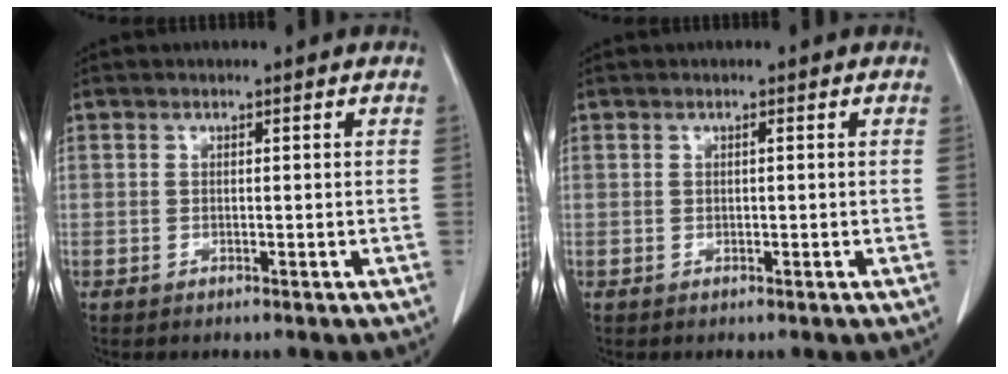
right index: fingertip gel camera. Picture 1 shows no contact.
{"total": 0.0}